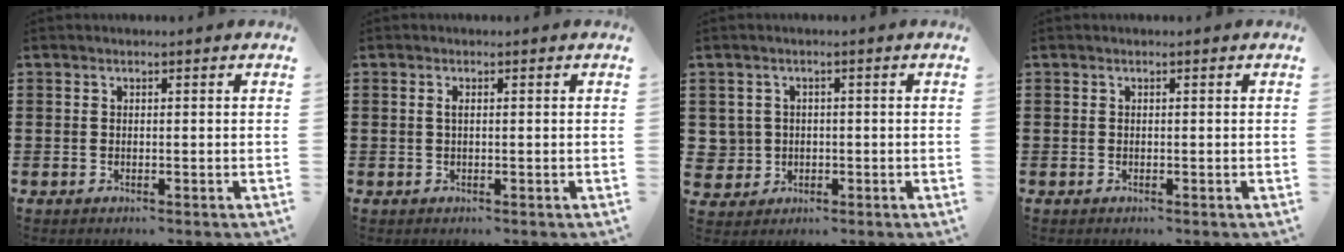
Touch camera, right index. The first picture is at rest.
{"total": 0.9, "force": [0.1, 0.2, 0.8], "torque": [-0.017, 0.001, 0.002]}
{"total": 2.8, "force": [-0.2, 2.8, 0.1], "torque": [-0.017, 0.009, -0.007]}
{"total": 0.0}